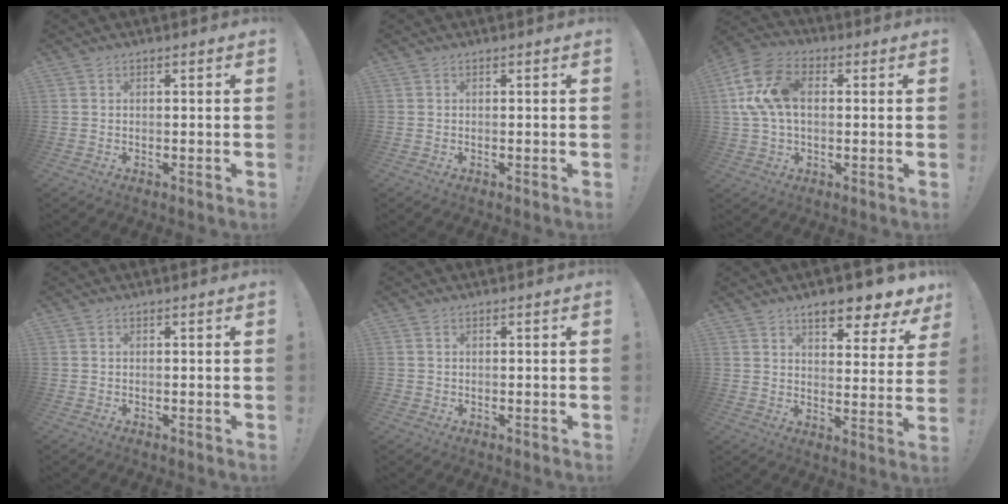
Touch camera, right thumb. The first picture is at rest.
{"total": 0.0}
{"total": 15.8, "force": [2.2, 10.6, 11.5], "torque": [-0.225, 0.009, 0.043]}
{"total": 0.0}
{"total": 0.7, "force": [0.1, 0.7, 0.0], "torque": [-0.002, 0.003, 0.002]}
{"total": 9.0, "force": [6.7, 2.5, 5.6], "torque": [-0.078, -0.048, 0.114]}